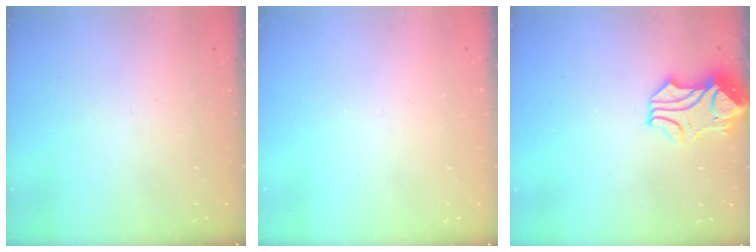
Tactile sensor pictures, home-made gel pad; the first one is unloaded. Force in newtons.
{"total": 0.0}
{"total": 1.6, "press": 1.3, "slide": 0.9}